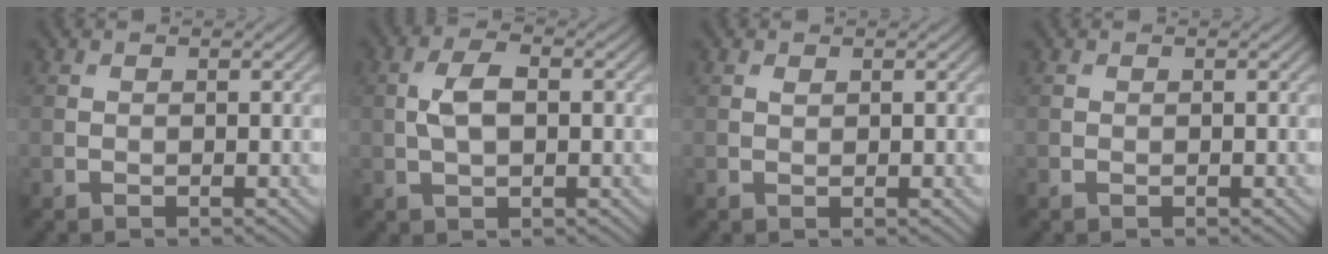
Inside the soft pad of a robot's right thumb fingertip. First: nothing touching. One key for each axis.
{"total": 4.5, "fx": 0.2, "fy": 2.2, "fz": 3.9, "tx": -0.084, "ty": 0.007, "tz": 0.003}
{"total": 0.6, "fx": 0.3, "fy": 0.3, "fz": 0.4, "tx": -0.009, "ty": 0.000, "tz": 0.006}
{"total": 0.0}